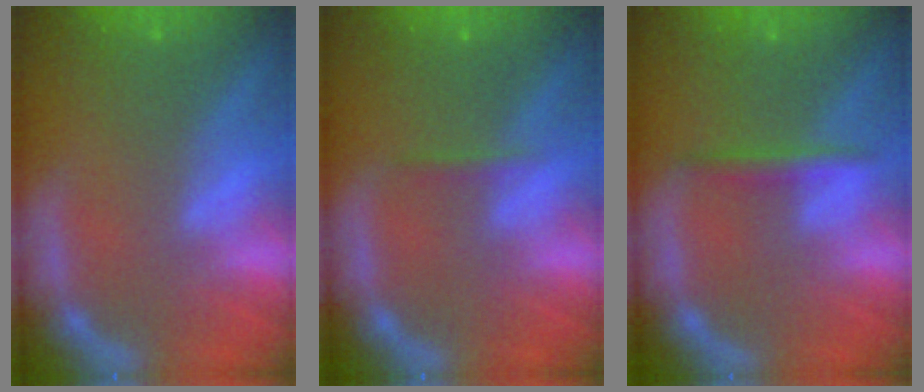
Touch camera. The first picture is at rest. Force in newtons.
{"total": 0.9}
{"total": 1.9}